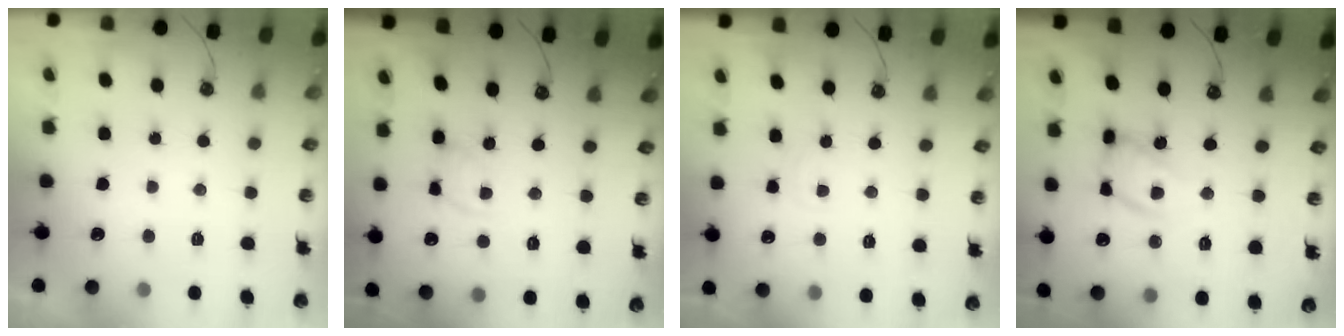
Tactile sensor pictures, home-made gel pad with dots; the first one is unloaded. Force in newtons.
{"total": 5.2, "press": 5.2, "slide": 0.5}
{"total": 2.7, "press": 2.7, "slide": 0.4}
{"total": 13.3, "press": 13.3, "slide": 1.2}